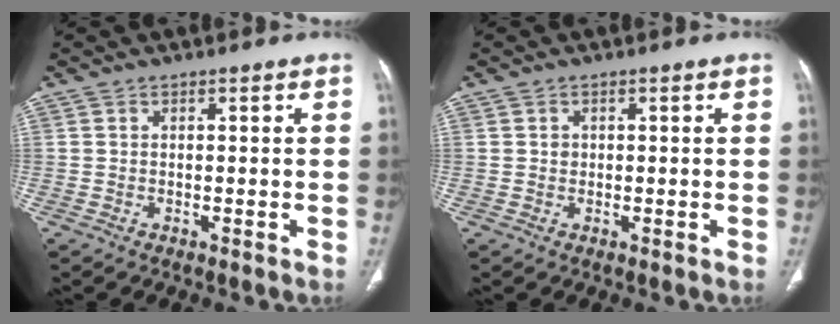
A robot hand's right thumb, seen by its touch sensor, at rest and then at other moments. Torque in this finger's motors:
{"motor_torque": [0.60, 0.58, 0.17, -0.34, -0.01]}